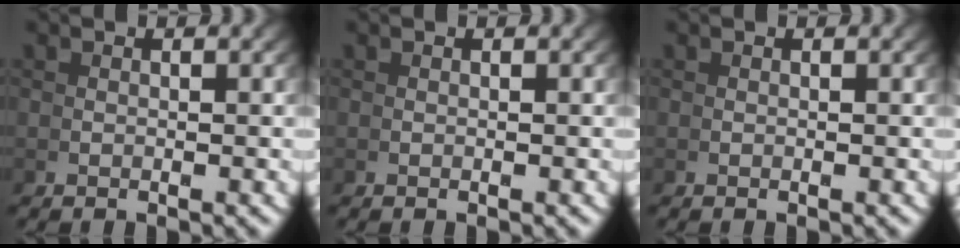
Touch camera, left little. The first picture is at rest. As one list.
[{"total": 0.0}, {"total": 0.0}]